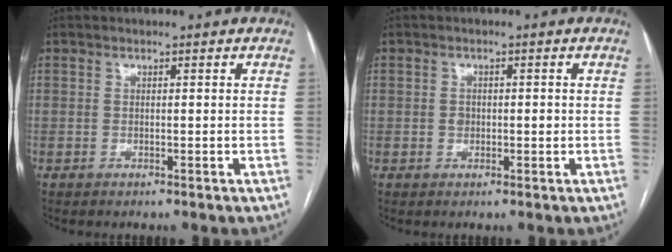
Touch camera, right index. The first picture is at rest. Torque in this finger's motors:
{"motor_torque": [0.43, 0.11, 0.00, 0.03]}